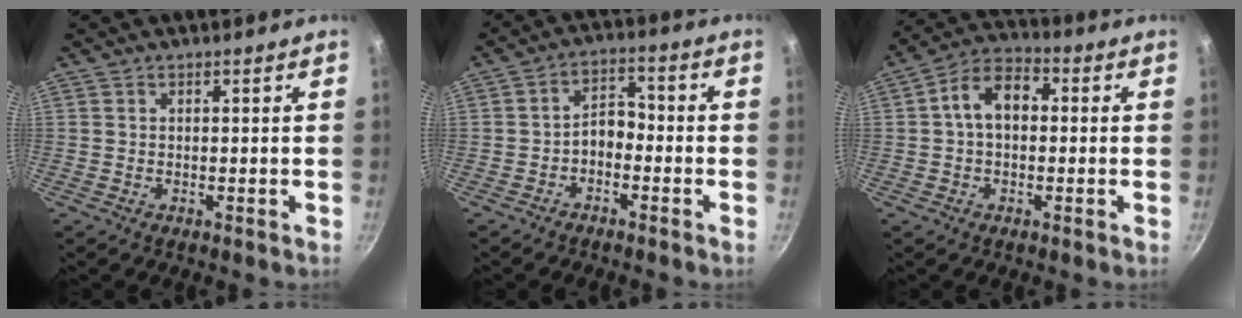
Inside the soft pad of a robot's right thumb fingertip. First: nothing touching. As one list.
[{"total": 4.7, "force": [-2.0, 3.0, 3.0], "torque": [-0.030, 0.035, -0.040]}, {"total": 8.7, "force": [0.6, 5.9, 6.4], "torque": [-0.084, 0.031, -0.004]}]